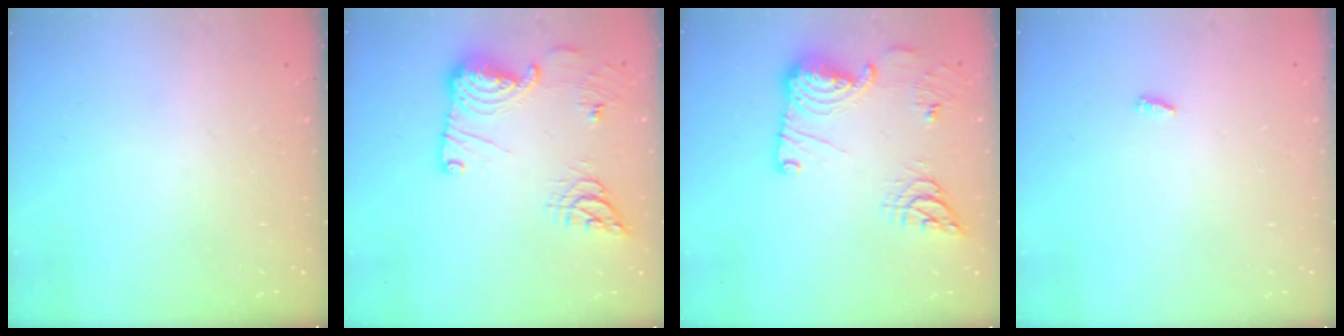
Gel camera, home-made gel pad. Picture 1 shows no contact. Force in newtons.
{"total": 20.2, "press": 18.8, "slide": 7.4}
{"total": 20.2, "press": 18.8, "slide": 7.4}
{"total": 2.8, "press": 2.7, "slide": 0.3}